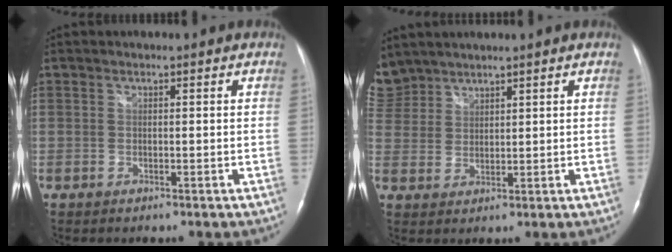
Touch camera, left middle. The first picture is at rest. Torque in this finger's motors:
{"motor_torque": [0.15, -0.14, 0.01, -0.04]}